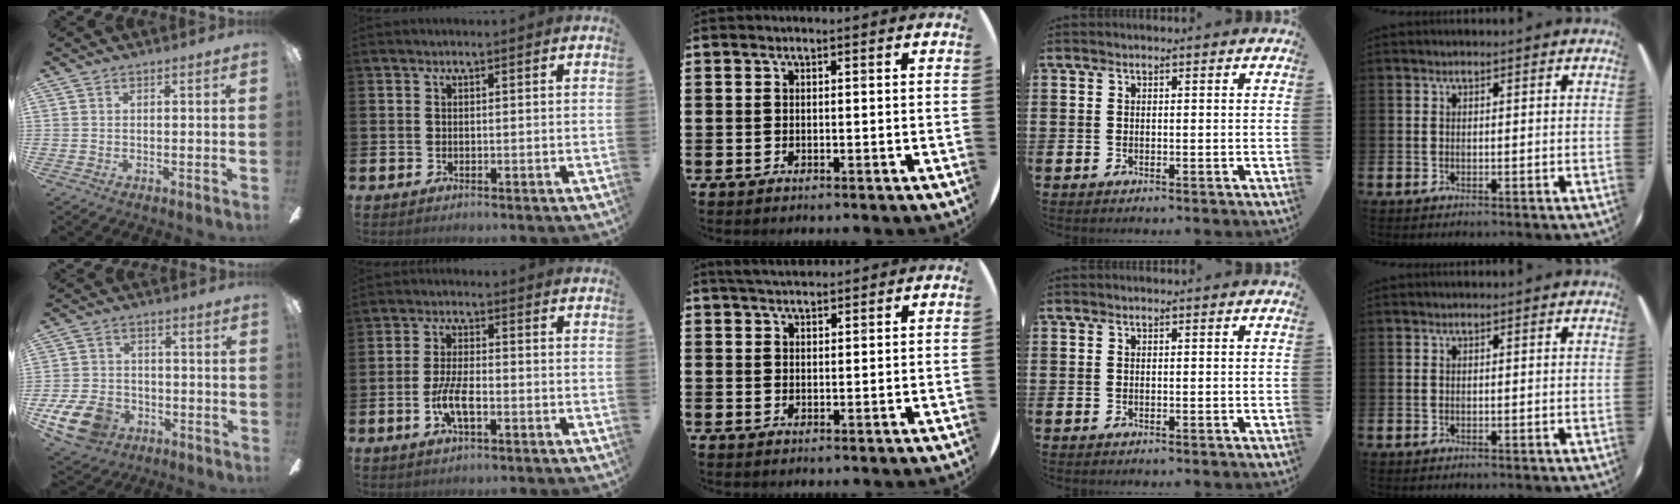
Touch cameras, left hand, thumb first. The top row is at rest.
{"thumb": {"total": 11.5, "force": [-6.0, 7.7, 6.1], "torque": [-0.142, 0.037, -0.110]}, "index": {"total": 5.1, "force": [-1.6, 1.8, 4.5], "torque": [-0.089, 0.002, -0.031]}, "middle": {"total": 2.8, "force": [2.6, 0.6, 0.6], "torque": [-0.017, 0.000, 0.049]}}